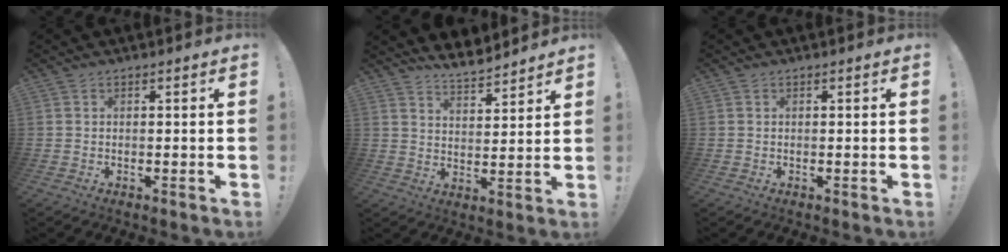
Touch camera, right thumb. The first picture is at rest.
{"total": 7.1, "force": [6.6, 1.3, 2.1], "torque": [-0.033, -0.053, 0.119]}
{"total": 0.0}